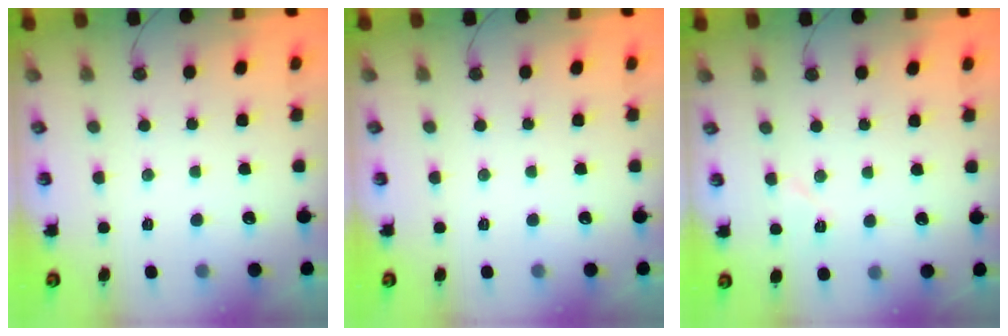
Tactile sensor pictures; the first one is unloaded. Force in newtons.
{"total": 0.0}
{"total": 5.6, "press": 5.0, "slide": 2.5}